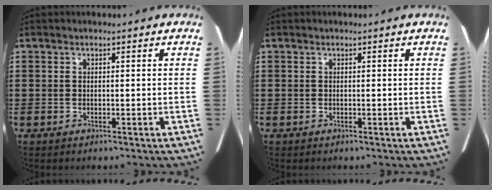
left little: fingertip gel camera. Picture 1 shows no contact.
{"total": 0.0}